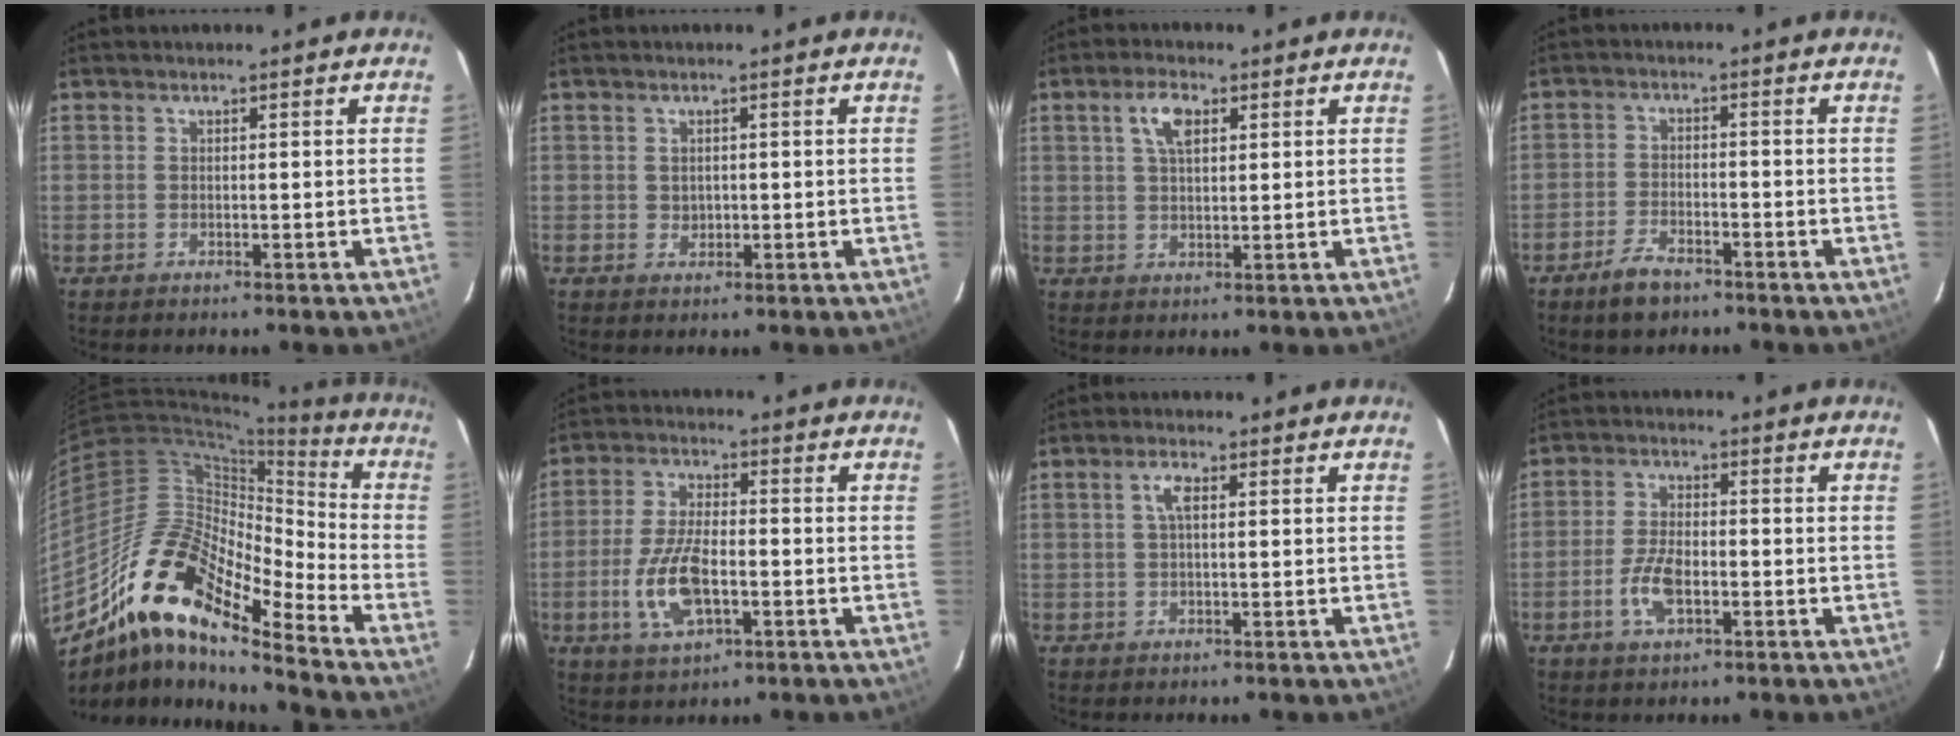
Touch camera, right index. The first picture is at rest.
{"total": 1.5, "force": [0.2, 1.5, 0.3], "torque": [-0.001, 0.001, 0.006]}
{"total": 5.1, "force": [2.1, 2.3, 4.0], "torque": [-0.074, 0.010, 0.039]}
{"total": 5.5, "force": [-4.1, 2.3, 2.9], "torque": [-0.073, 0.000, -0.071]}
{"total": 17.7, "force": [-12.7, 4.4, 11.5], "torque": [-0.189, -0.003, -0.256]}
{"total": 10.8, "force": [-3.0, 4.9, 9.1], "torque": [-0.193, -0.004, -0.053]}
{"total": 2.6, "force": [0.6, 0.8, 2.3], "torque": [-0.049, 0.007, 0.012]}
{"total": 6.5, "force": [-2.3, 3.3, 5.1], "torque": [-0.109, 0.000, -0.042]}